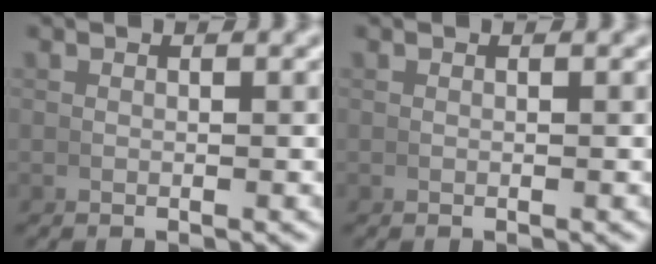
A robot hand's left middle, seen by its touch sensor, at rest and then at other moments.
{"total": 0.0}